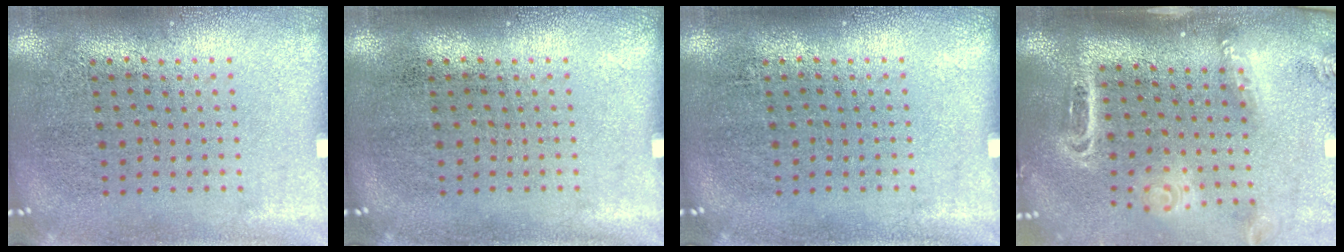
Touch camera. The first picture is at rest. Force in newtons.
{"total": 0.0}
{"total": 0.0}
{"total": 2.8, "press": 1.9, "slide": 2.0}